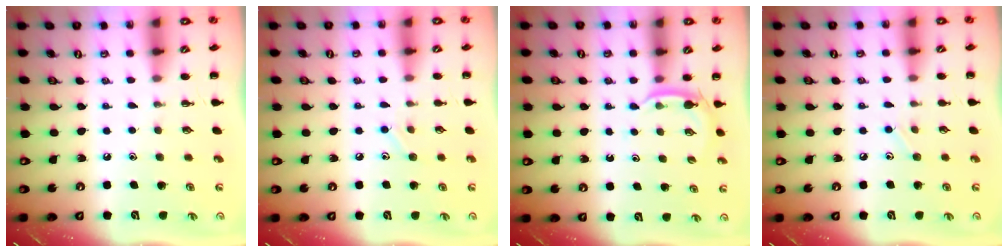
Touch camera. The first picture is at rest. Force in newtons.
{"total": 7.0, "press": 6.7, "slide": 2.0}
{"total": 3.2, "press": 3.0, "slide": 1.1}
{"total": 6.6, "press": 6.2, "slide": 2.3}